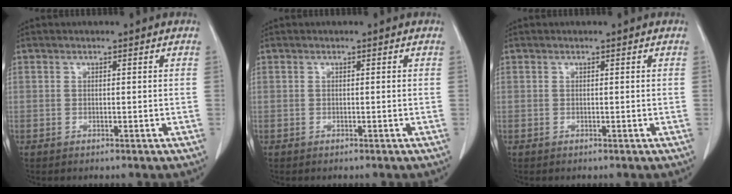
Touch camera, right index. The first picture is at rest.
{"total": 0.0}
{"total": 0.0}